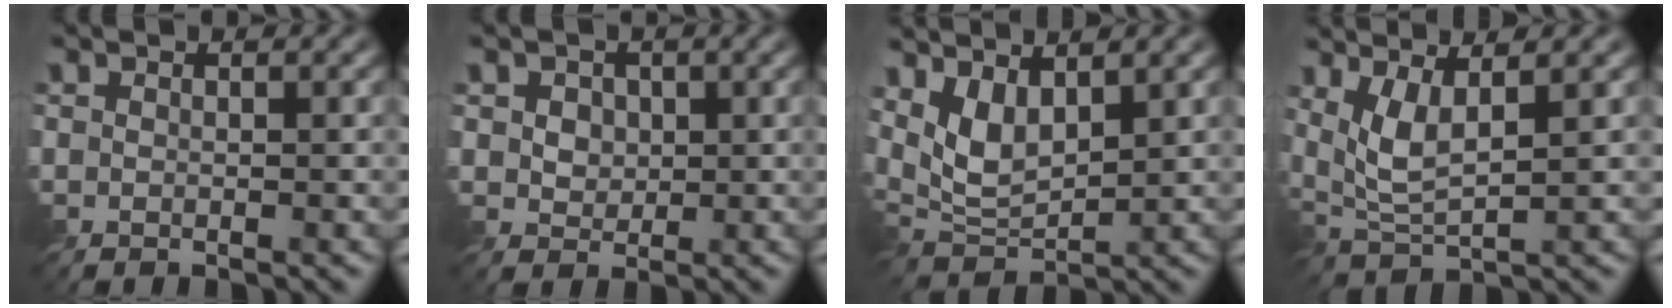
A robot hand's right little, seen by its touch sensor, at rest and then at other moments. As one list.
[{"total": 2.5, "force": [0.6, 2.0, 1.3], "torque": [-0.038, 0.001, 0.018]}, {"total": 4.3, "force": [2.0, 2.0, 3.3], "torque": [-0.076, -0.013, 0.042]}, {"total": 3.8, "force": [1.4, 1.0, 3.5], "torque": [-0.082, -0.008, 0.034]}]